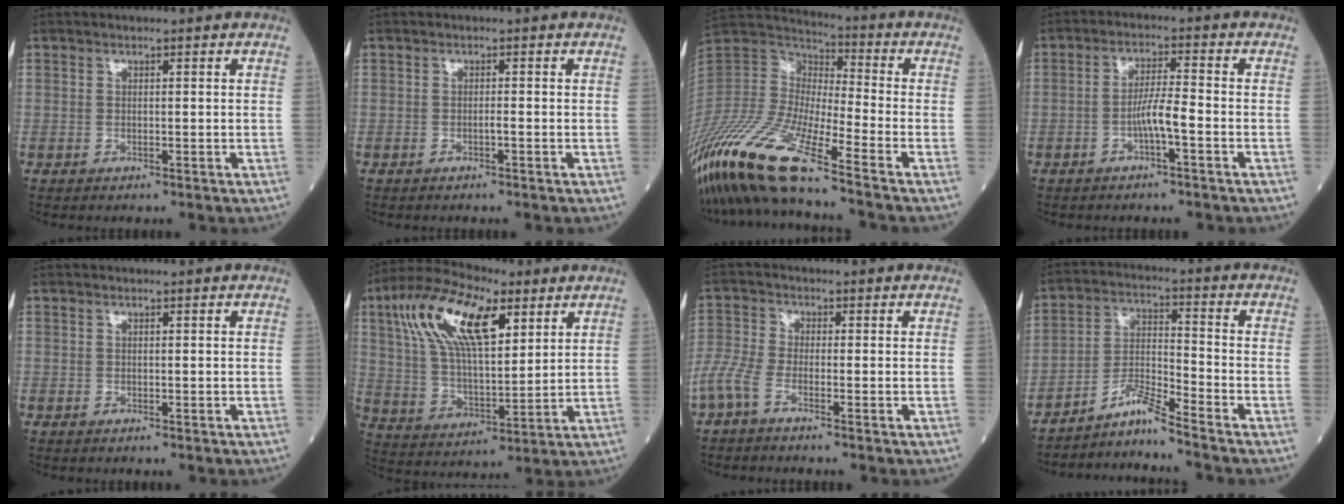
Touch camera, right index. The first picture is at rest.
{"total": 0.6, "force": [-0.3, 0.0, 0.5], "torque": [-0.008, 0.001, -0.006]}
{"total": 18.3, "force": [-13.5, 1.0, 12.2], "torque": [-0.277, -0.028, -0.264]}
{"total": 4.2, "force": [-1.7, 0.0, 3.8], "torque": [-0.073, 0.006, -0.032]}
{"total": 0.0}
{"total": 16.8, "force": [7.5, 6.1, 13.8], "torque": [-0.274, 0.026, 0.137]}
{"total": 4.2, "force": [-2.8, 0.8, 3.0], "torque": [-0.086, -0.001, -0.065]}
{"total": 6.0, "force": [-5.4, -1.2, 2.2], "torque": [-0.050, -0.012, -0.100]}